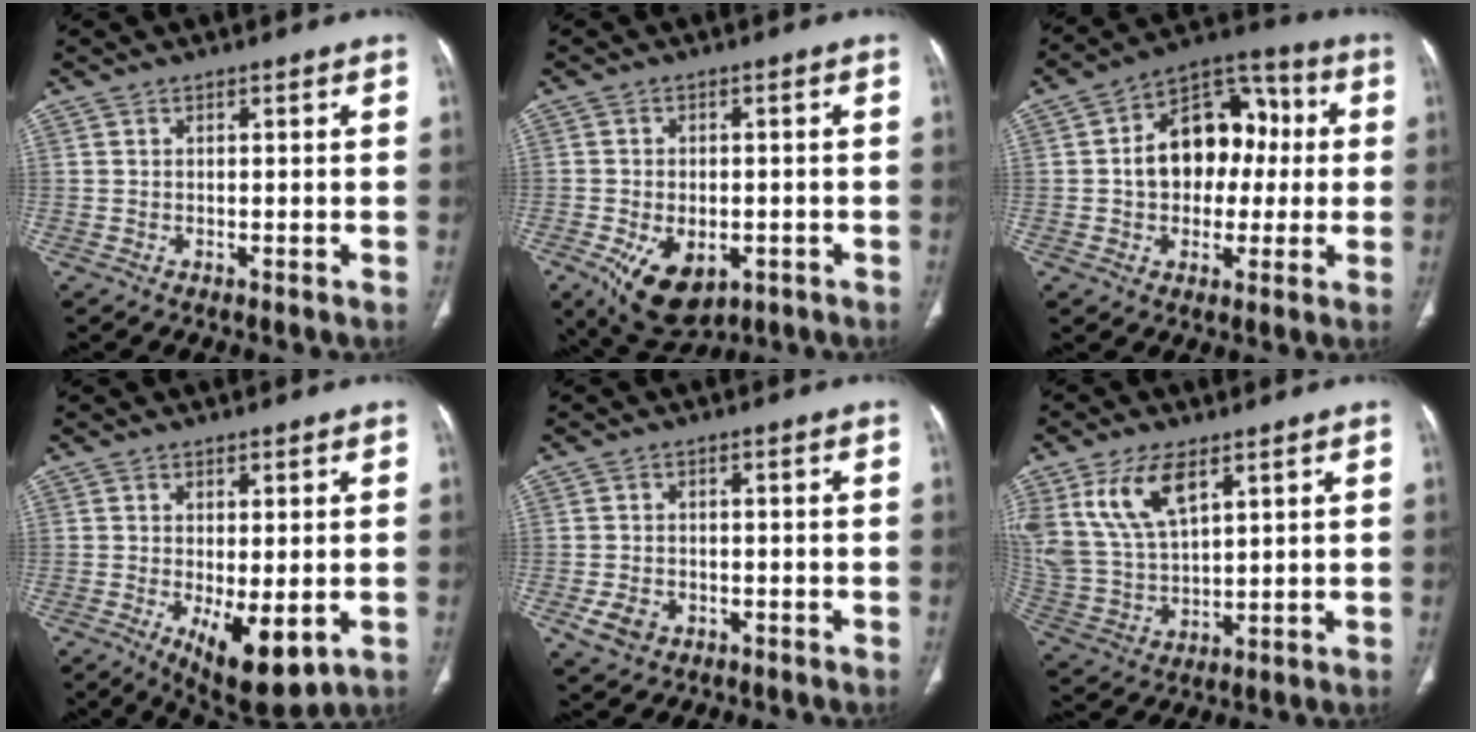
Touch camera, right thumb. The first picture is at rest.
{"total": 11.3, "force": [-4.4, 6.8, 7.9], "torque": [-0.120, 0.005, -0.056]}
{"total": 15.9, "force": [0.7, 11.3, 11.1], "torque": [-0.122, 0.038, 0.004]}
{"total": 10.2, "force": [-2.8, 4.1, 8.9], "torque": [-0.132, -0.021, -0.029]}
{"total": 4.3, "force": [-1.7, 3.2, 2.2], "torque": [-0.036, 0.006, -0.023]}
{"total": 13.3, "force": [6.7, 6.6, 9.4], "torque": [-0.185, -0.019, 0.146]}